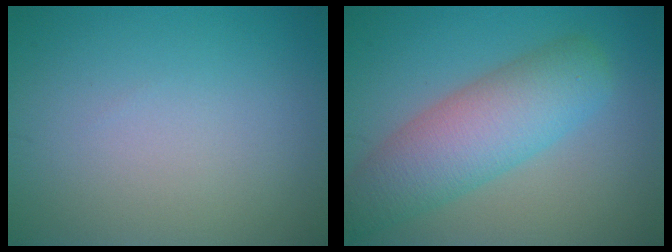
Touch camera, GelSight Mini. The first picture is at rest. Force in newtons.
{"total": 6.9, "press": 6.9, "slide": 0.2}